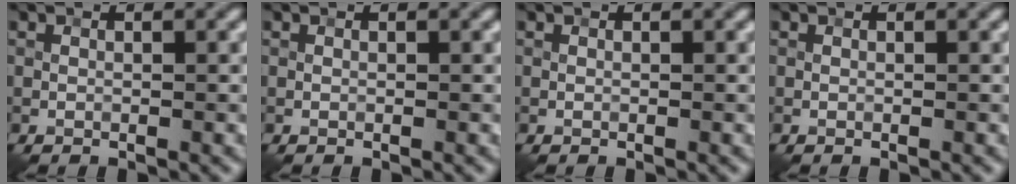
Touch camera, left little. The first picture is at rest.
{"total": 0.0}
{"total": 0.0}
{"total": 0.0}